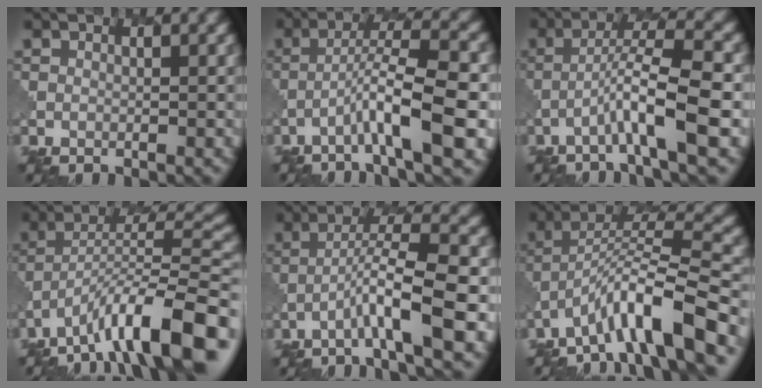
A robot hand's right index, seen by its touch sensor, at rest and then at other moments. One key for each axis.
{"total": 6.9, "fx": -2.7, "fy": 0.8, "fz": 6.3, "tx": -0.105, "ty": 0.017, "tz": -0.051}
{"total": 5.7, "fx": -2.2, "fy": 0.3, "fz": 5.2, "tx": -0.092, "ty": 0.018, "tz": -0.046}
{"total": 12.3, "fx": -7.8, "fy": 3.1, "fz": 9.0, "tx": -0.133, "ty": 0.012, "tz": -0.137}
{"total": 6.2, "fx": -2.5, "fy": 0.6, "fz": 5.7, "tx": -0.097, "ty": 0.018, "tz": -0.050}
{"total": 8.8, "fx": -5.6, "fy": 1.7, "fz": 6.6, "tx": -0.104, "ty": 0.018, "tz": -0.101}